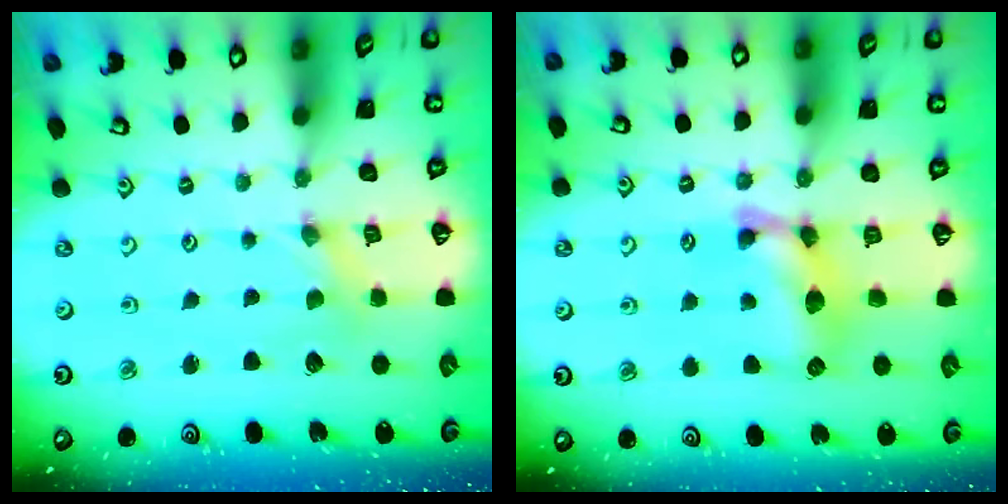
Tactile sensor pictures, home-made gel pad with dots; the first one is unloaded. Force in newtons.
{"total": 12.7, "press": 12.7, "slide": 0.6}